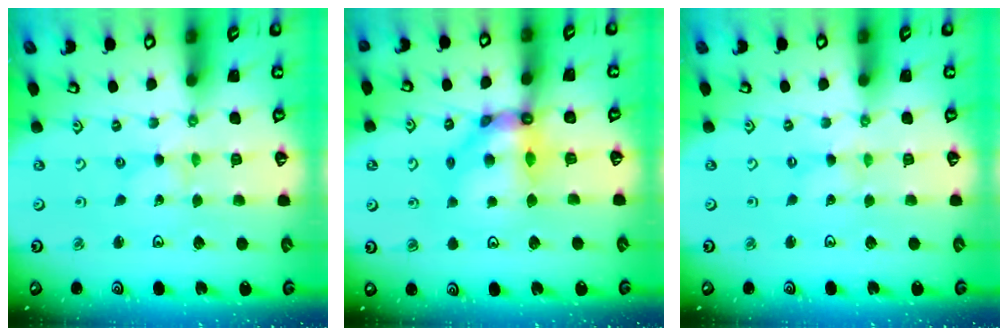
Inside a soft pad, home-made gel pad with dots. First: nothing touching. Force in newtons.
{"total": 10.5, "press": 10.4, "slide": 1.2}
{"total": 0.0}